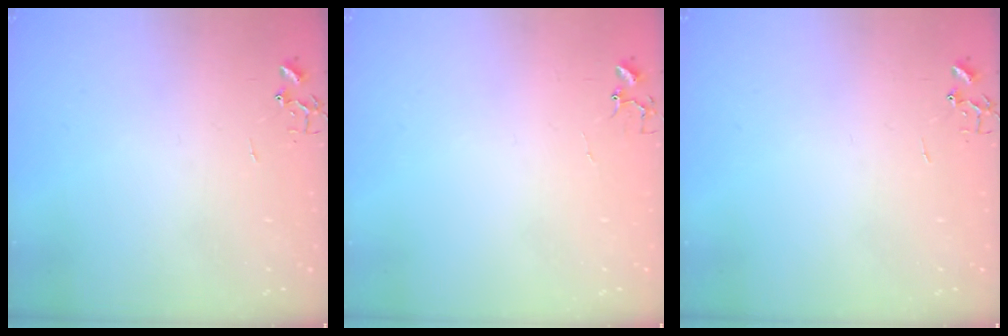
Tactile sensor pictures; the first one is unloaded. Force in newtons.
{"total": 4.0, "press": 4.0, "slide": 0.3}
{"total": 0.0}